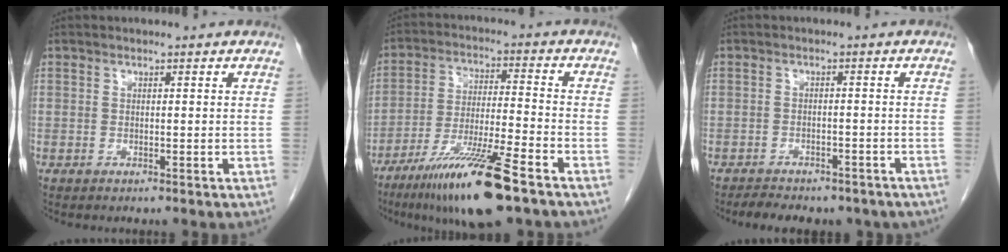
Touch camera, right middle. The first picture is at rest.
{"total": 14.4, "force": [-9.3, 0.7, 11.0], "torque": [-0.214, -0.036, -0.166]}
{"total": 9.8, "force": [-8.1, 3.8, 4.0], "torque": [-0.066, 0.008, -0.095]}